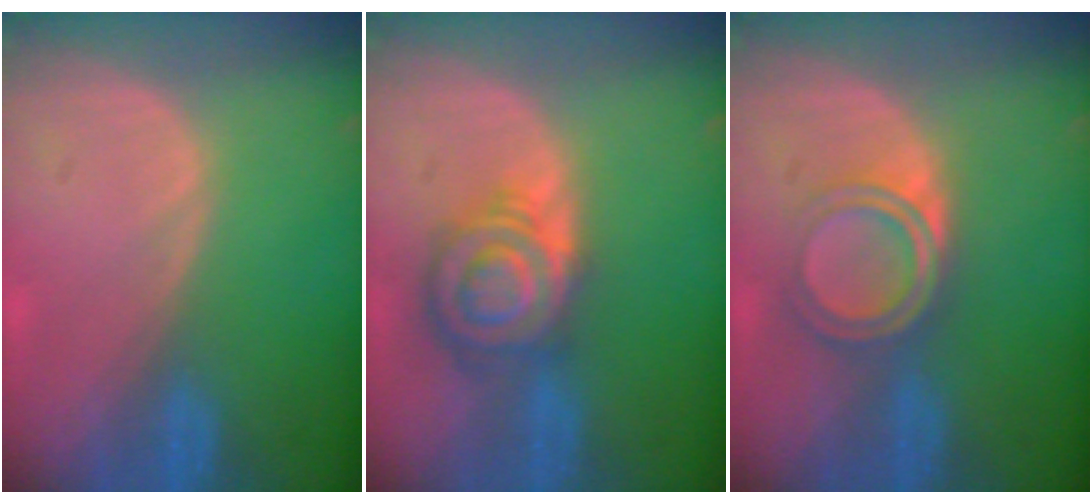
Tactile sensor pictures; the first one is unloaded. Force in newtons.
{"total": 7.4, "press": 7.4, "slide": 0.4}
{"total": 5.1, "press": 4.8, "slide": 1.7}